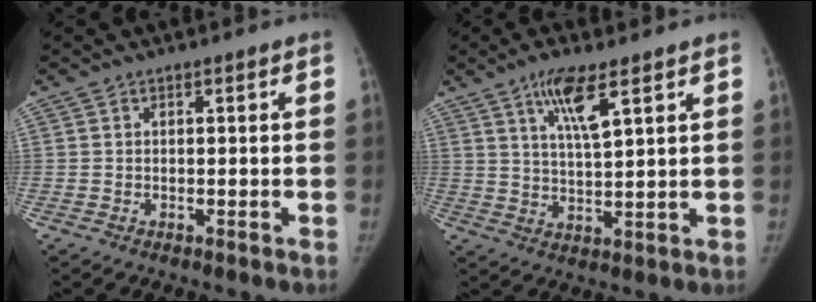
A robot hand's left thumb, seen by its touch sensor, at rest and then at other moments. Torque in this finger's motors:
{"motor_torque": [3.16, 1.85, 0.99, -0.51, 0.24]}